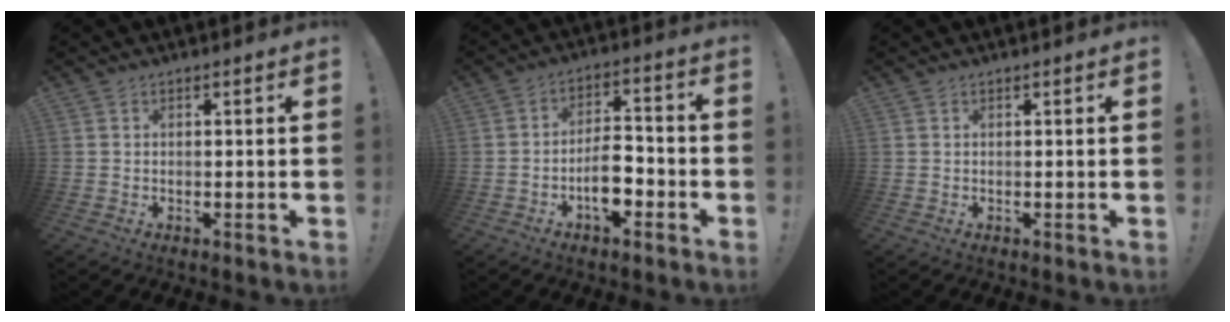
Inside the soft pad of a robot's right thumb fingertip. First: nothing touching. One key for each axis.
{"total": 9.4, "fx": -4.2, "fy": 4.7, "fz": 7.0, "tx": -0.128, "ty": 0.020, "tz": -0.073}
{"total": 0.0}